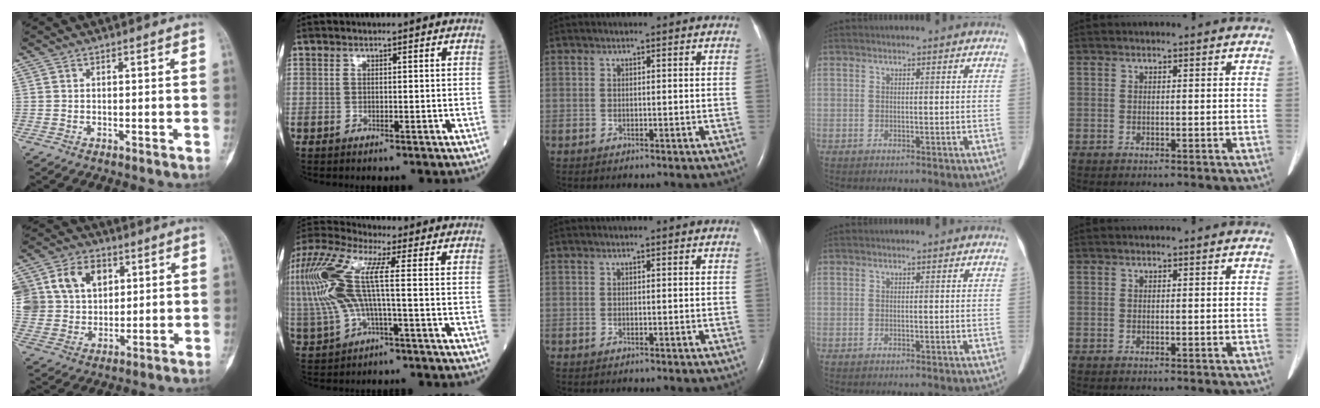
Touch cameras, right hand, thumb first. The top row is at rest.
{"thumb": {"total": 17.5, "force": [5.9, 13.7, 9.3], "torque": [-0.170, 0.012, 0.117]}, "index": {"total": 16.4, "force": [0.9, 4.7, 15.7], "torque": [-0.376, 0.025, 0.014]}}